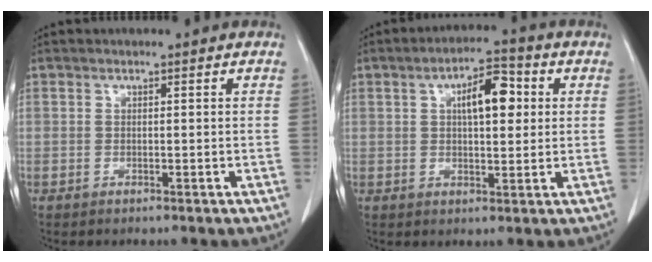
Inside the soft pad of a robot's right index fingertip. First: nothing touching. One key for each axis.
{"total": 7.6, "fx": 2.0, "fy": 2.9, "fz": 6.8, "tx": -0.108, "ty": 0.018, "tz": 0.029}